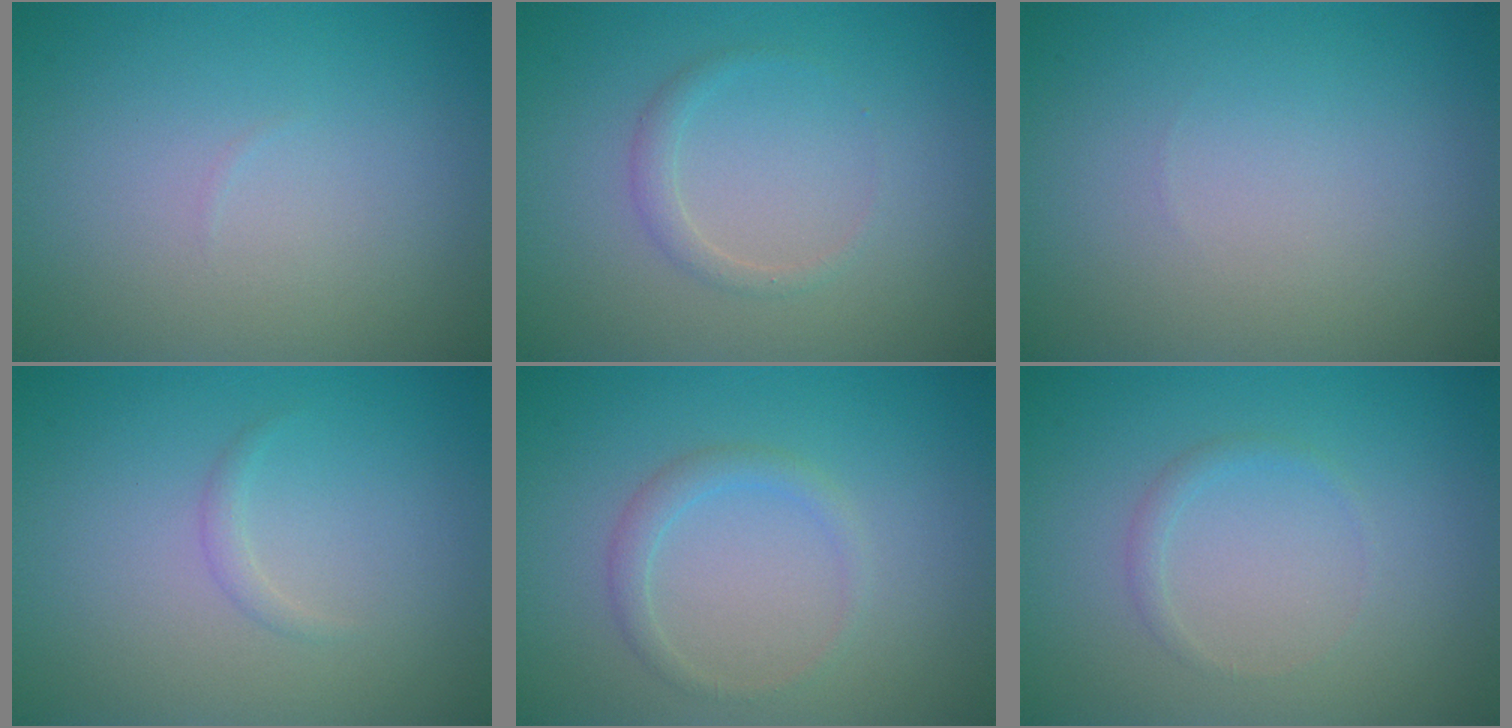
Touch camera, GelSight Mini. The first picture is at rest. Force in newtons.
{"total": 1.1, "press": 1.1, "slide": 0.1}
{"total": 0.0}
{"total": 0.7, "press": 0.7, "slide": 0.0}
{"total": 1.5, "press": 1.5, "slide": 0.1}
{"total": 0.9, "press": 0.9, "slide": 0.1}